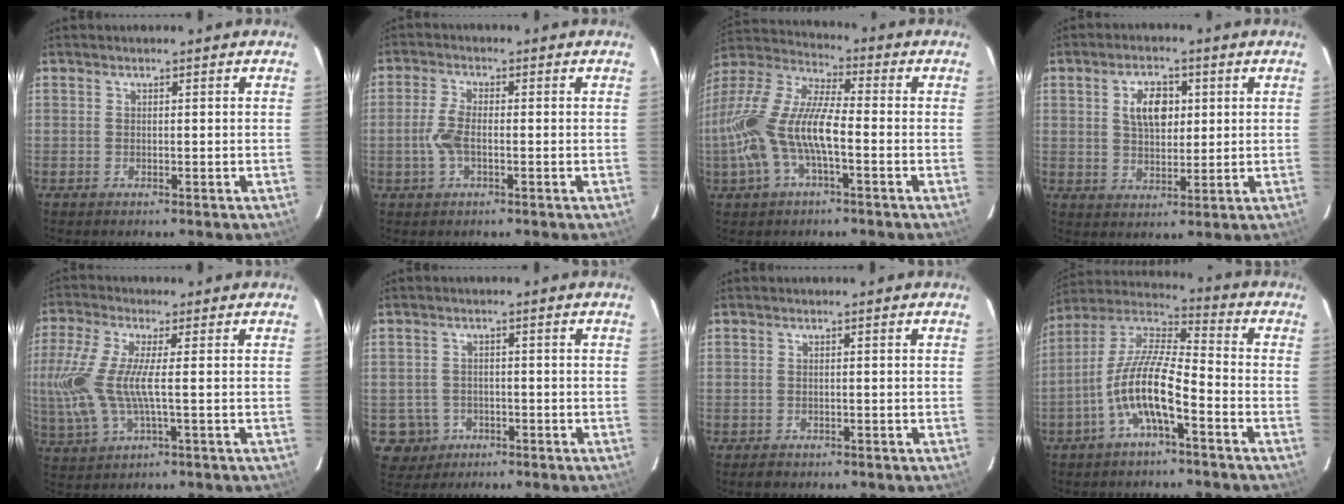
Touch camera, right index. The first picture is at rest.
{"total": 6.6, "force": [-1.5, 2.6, 5.9], "torque": [-0.133, 0.006, -0.031]}
{"total": 17.5, "force": [-4.1, 6.3, 15.8], "torque": [-0.322, -0.001, -0.084]}
{"total": 7.0, "force": [1.9, 4.2, 5.3], "torque": [-0.091, 0.013, 0.038]}
{"total": 11.3, "force": [-0.6, 2.6, 11.0], "torque": [-0.238, -0.005, -0.007]}
{"total": 5.1, "force": [-1.7, 4.8, 0.2], "torque": [-0.013, 0.018, -0.021]}
{"total": 1.4, "force": [-0.9, 1.1, 0.3], "torque": [-0.007, 0.002, -0.011]}
{"total": 12.2, "force": [-5.4, 2.7, 10.6], "torque": [-0.216, 0.005, -0.107]}